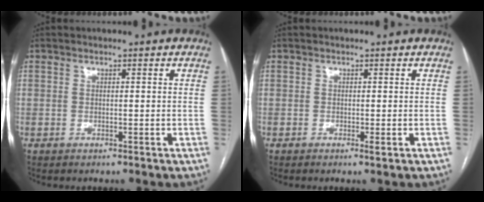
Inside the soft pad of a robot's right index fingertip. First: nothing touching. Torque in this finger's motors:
{"motor_torque": [0.01, -0.01, -0.04, -0.01]}